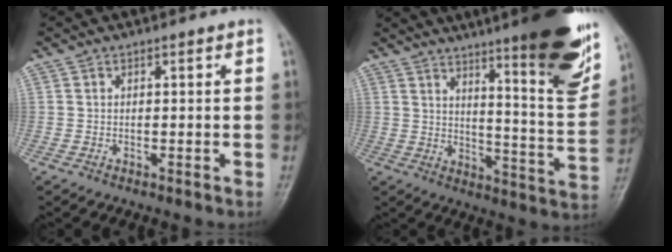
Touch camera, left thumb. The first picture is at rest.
{"total": 22.5, "force": [14.3, 3.3, 17.0], "torque": [-0.207, -0.074, 0.201]}